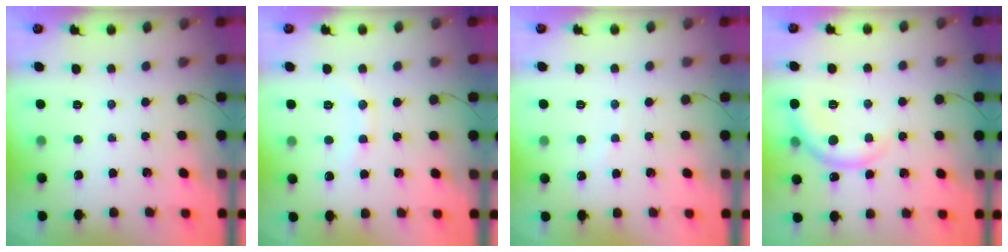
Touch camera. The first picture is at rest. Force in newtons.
{"total": 6.3, "press": 6.2, "slide": 1.0}
{"total": 2.7, "press": 2.7, "slide": 0.7}
{"total": 6.7, "press": 6.6, "slide": 1.0}